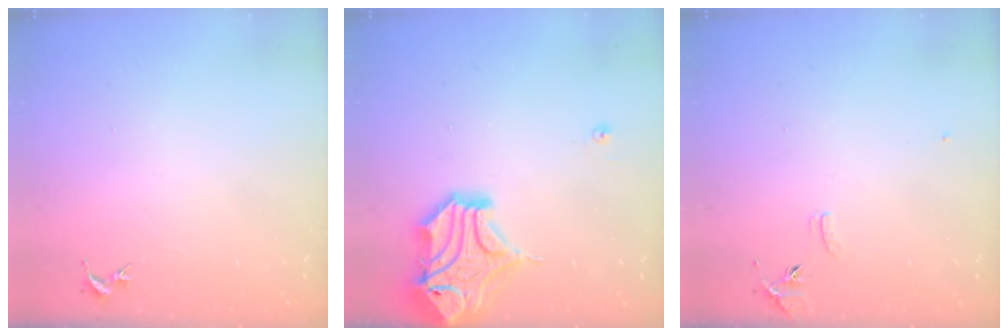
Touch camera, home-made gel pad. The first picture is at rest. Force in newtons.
{"total": 18.1, "press": 17.9, "slide": 2.5}
{"total": 6.9, "press": 6.9, "slide": 0.6}